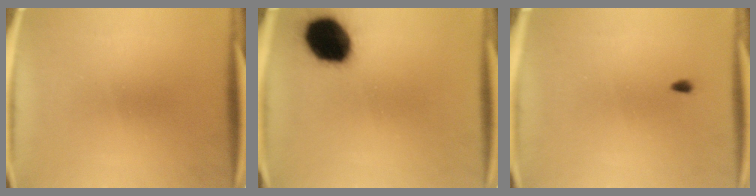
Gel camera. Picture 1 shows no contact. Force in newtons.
{"total": 15.9}
{"total": 0.6}